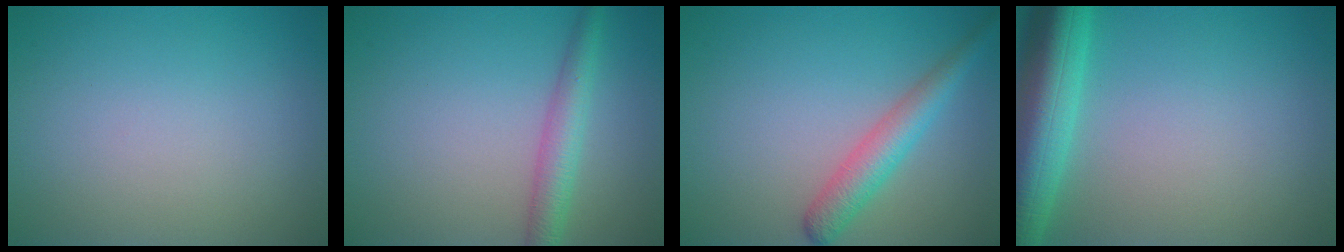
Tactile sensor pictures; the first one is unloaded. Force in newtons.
{"total": 3.2, "press": 3.2, "slide": 0.1}
{"total": 3.5, "press": 3.5, "slide": 0.1}
{"total": 8.2, "press": 8.1, "slide": 0.4}